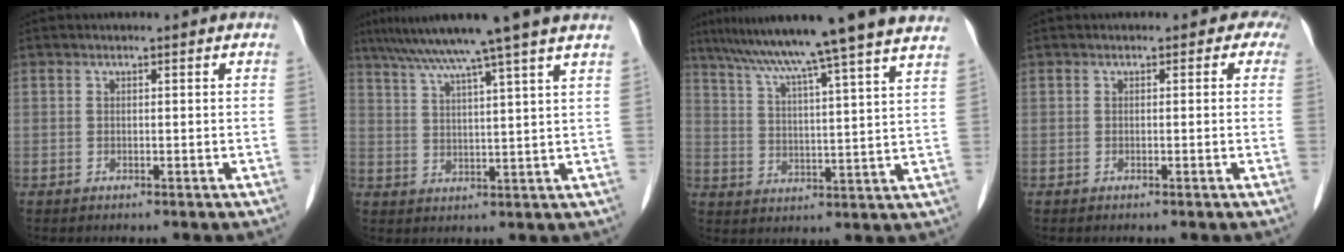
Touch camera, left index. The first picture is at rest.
{"total": 13.5, "force": [10.7, -2.3, 8.0], "torque": [-0.129, 0.012, 0.151]}
{"total": 21.6, "force": [18.0, -1.7, 11.7], "torque": [-0.194, -0.001, 0.248]}
{"total": 1.4, "force": [0.3, 1.3, 0.5], "torque": [0.013, 0.007, -0.014]}